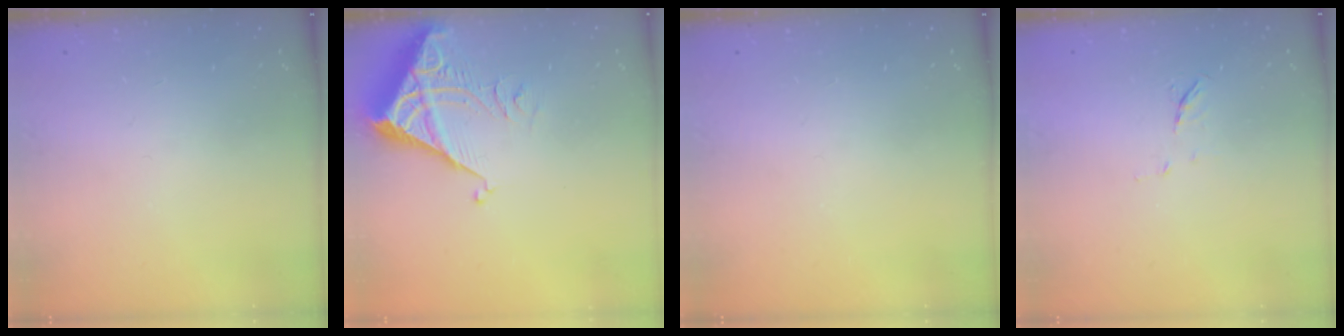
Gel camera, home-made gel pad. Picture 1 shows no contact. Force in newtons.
{"total": 5.3, "press": 5.3, "slide": 0.7}
{"total": 0.0}
{"total": 4.9, "press": 4.8, "slide": 1.3}